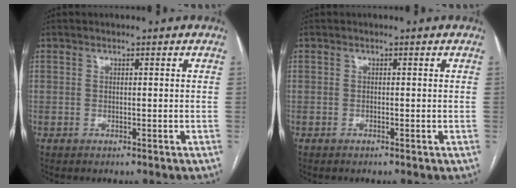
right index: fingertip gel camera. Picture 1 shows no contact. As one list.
[{"total": 0.0}]